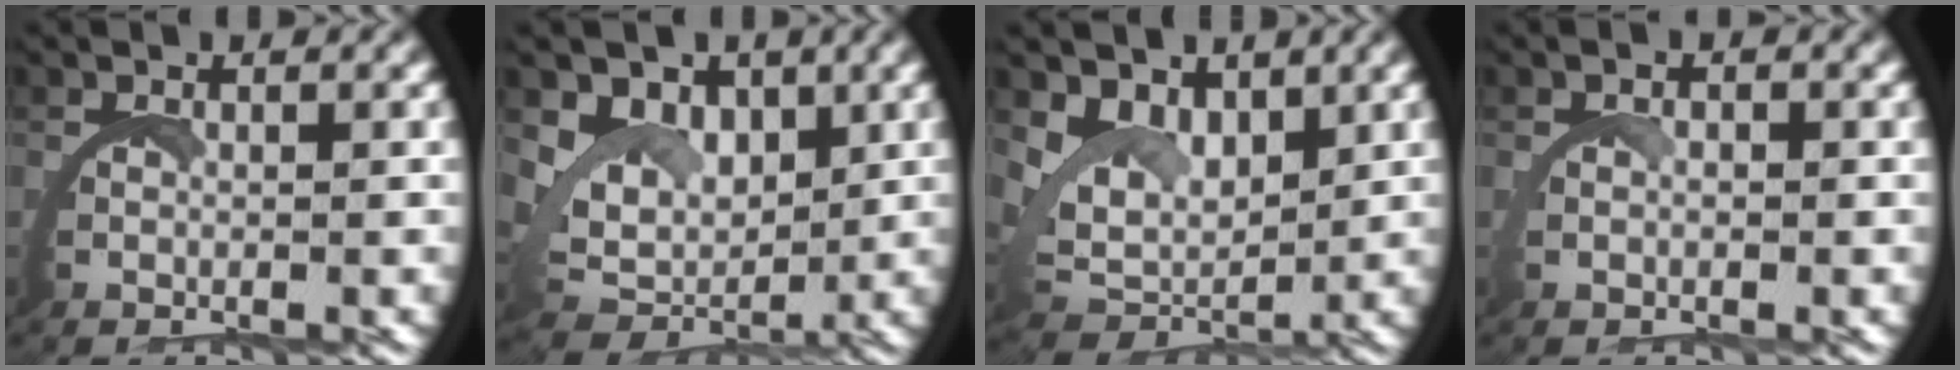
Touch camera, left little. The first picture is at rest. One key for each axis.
{"total": 7.3, "fx": 1.7, "fy": 6.0, "fz": 3.9, "tx": -0.100, "ty": -0.027, "tz": 0.036}
{"total": 6.5, "fx": 2.6, "fy": 4.7, "fz": 3.6, "tx": -0.092, "ty": -0.021, "tz": 0.052}
{"total": 0.5, "fx": 0.3, "fy": 0.0, "fz": 0.5, "tx": -0.012, "ty": -0.001, "tz": 0.004}